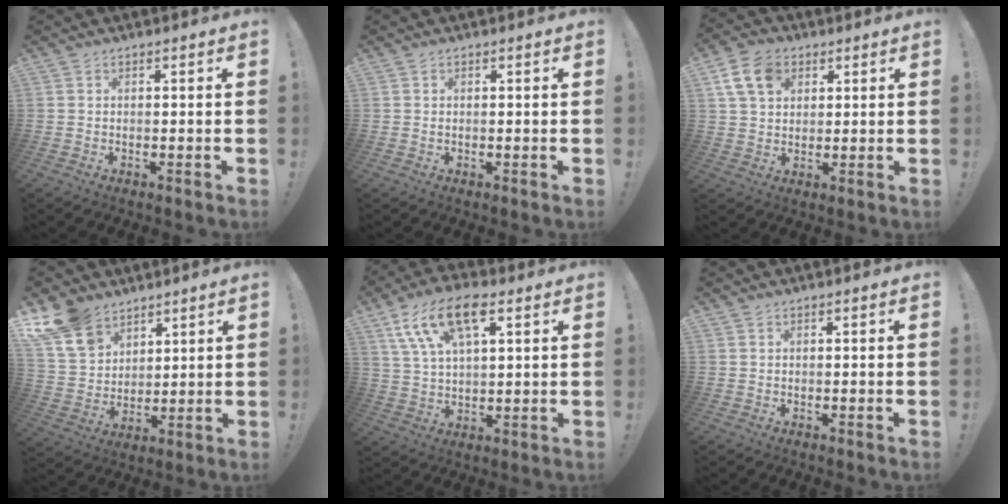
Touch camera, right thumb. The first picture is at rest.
{"total": 0.0}
{"total": 10.7, "force": [4.6, 7.6, 5.9], "torque": [-0.100, -0.008, 0.089]}
{"total": 13.8, "force": [9.6, 8.5, 5.1], "torque": [-0.103, -0.052, 0.191]}
{"total": 14.6, "force": [7.3, 6.8, 10.7], "torque": [-0.201, -0.014, 0.131]}
{"total": 0.0}